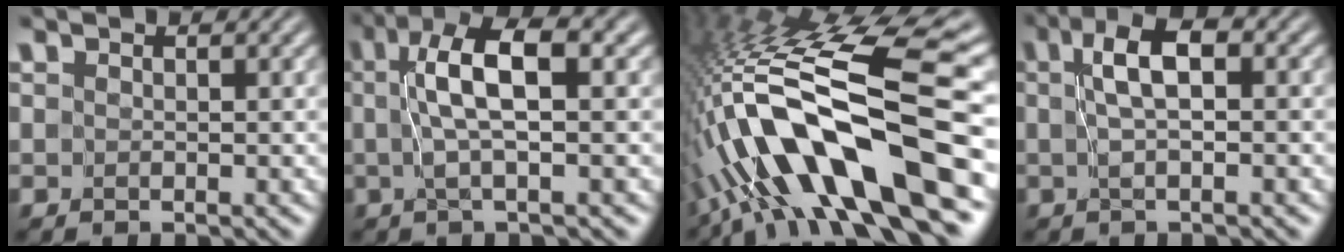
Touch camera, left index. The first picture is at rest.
{"total": 5.8, "force": [1.1, 1.2, 5.6], "torque": [-0.099, 0.014, 0.017]}
{"total": 14.8, "force": [-5.1, 3.2, 13.5], "torque": [-0.240, 0.029, -0.076]}
{"total": 3.7, "force": [0.6, 0.6, 3.6], "torque": [-0.061, 0.012, 0.009]}